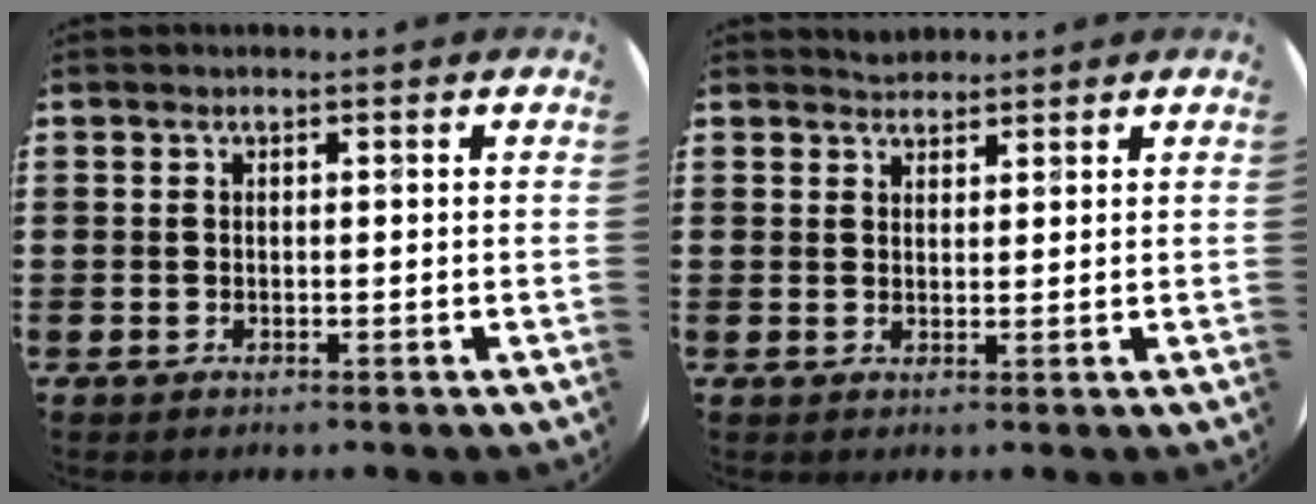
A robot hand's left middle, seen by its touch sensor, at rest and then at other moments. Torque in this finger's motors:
{"motor_torque": [0.33, -0.31, -0.02, 0.01]}